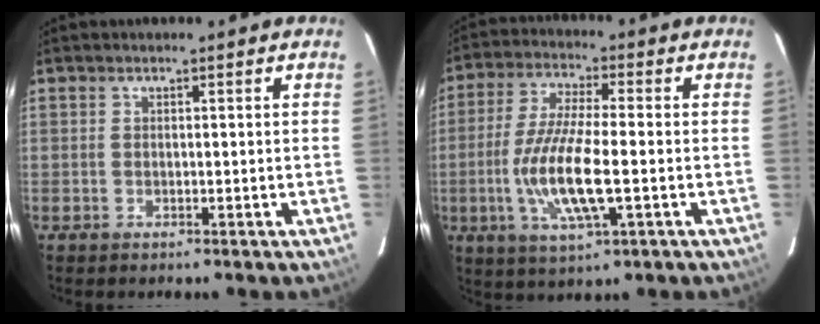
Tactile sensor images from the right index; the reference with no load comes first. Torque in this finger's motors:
{"motor_torque": [1.32, -0.81, 0.74, 0.21]}